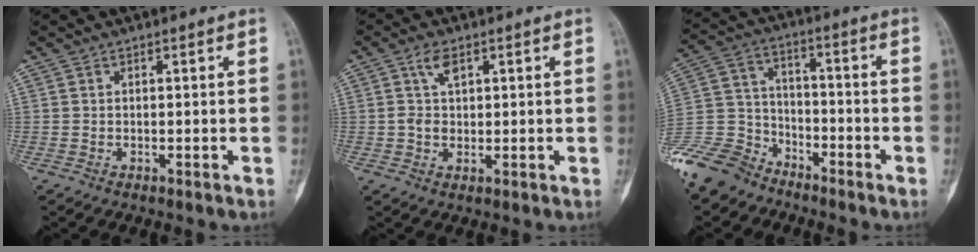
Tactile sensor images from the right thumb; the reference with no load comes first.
{"total": 4.2, "force": [1.6, 2.6, 3.0], "torque": [-0.047, 0.000, 0.031]}
{"total": 13.0, "force": [-10.5, 7.0, 2.9], "torque": [-0.056, 0.055, -0.208]}